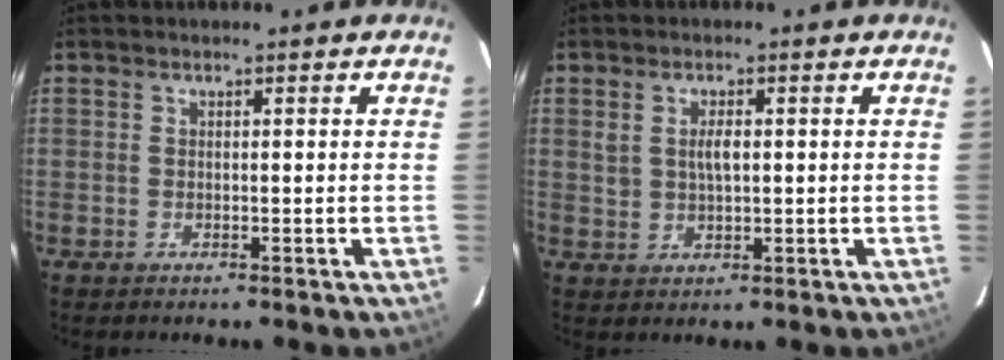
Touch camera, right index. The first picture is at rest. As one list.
[{"total": 3.6, "force": [0.8, 1.7, 3.0], "torque": [-0.055, 0.002, 0.019]}]